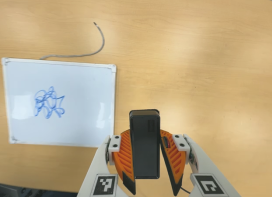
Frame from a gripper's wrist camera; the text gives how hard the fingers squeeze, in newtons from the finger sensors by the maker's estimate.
{"total": 7.1, "left": 6.4, "right": 7.8}